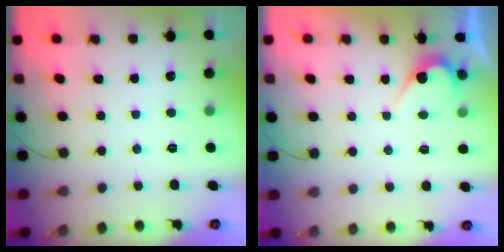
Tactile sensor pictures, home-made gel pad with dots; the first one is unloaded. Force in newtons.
{"total": 5.6, "press": 5.6, "slide": 0.4}